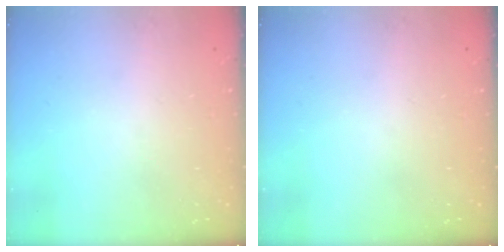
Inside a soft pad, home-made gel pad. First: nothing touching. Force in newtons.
{"total": 0.0}